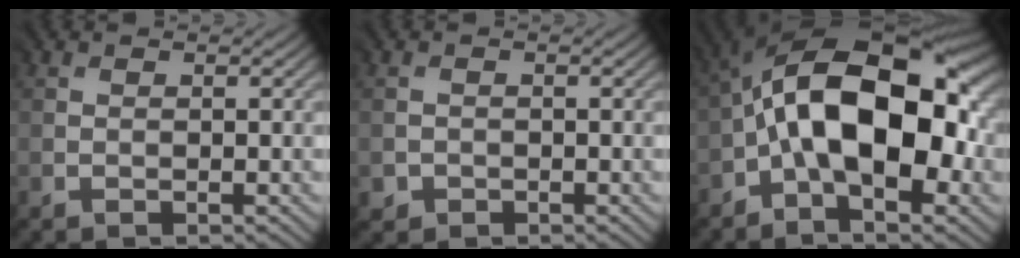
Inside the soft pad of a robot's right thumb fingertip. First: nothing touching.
{"total": 1.0, "force": [-0.4, 0.9, 0.0], "torque": [0.001, -0.004, -0.006]}
{"total": 17.6, "force": [-0.9, 9.0, 15.1], "torque": [-0.248, 0.037, -0.029]}